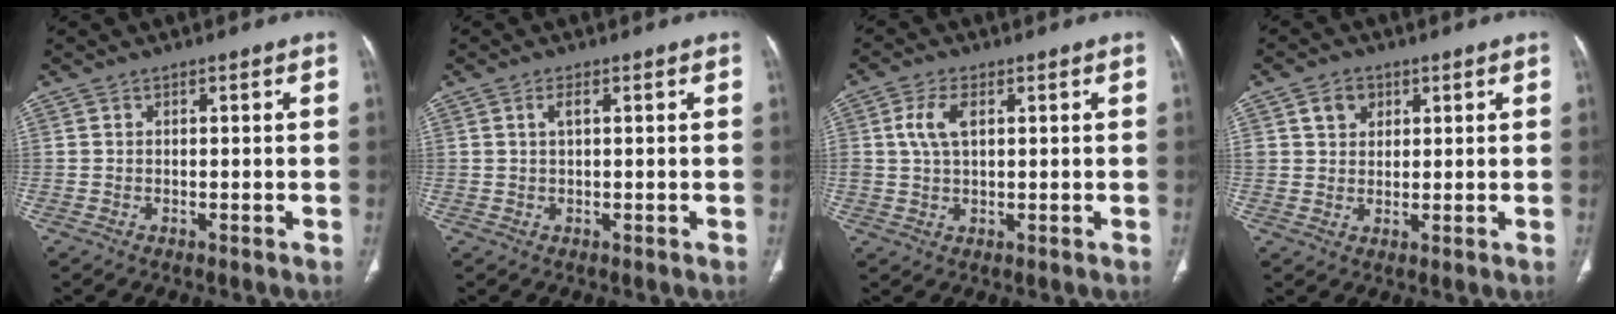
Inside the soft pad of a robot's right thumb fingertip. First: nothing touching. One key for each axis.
{"total": 1.4, "fx": 0.4, "fy": 0.4, "fz": 1.3, "tx": -0.030, "ty": 0.003, "tz": 0.008}
{"total": 5.2, "fx": 1.4, "fy": 2.8, "fz": 4.2, "tx": -0.095, "ty": 0.005, "tz": 0.026}
{"total": 4.9, "fx": 1.9, "fy": 4.1, "fz": 1.8, "tx": -0.005, "ty": -0.005, "tz": 0.031}